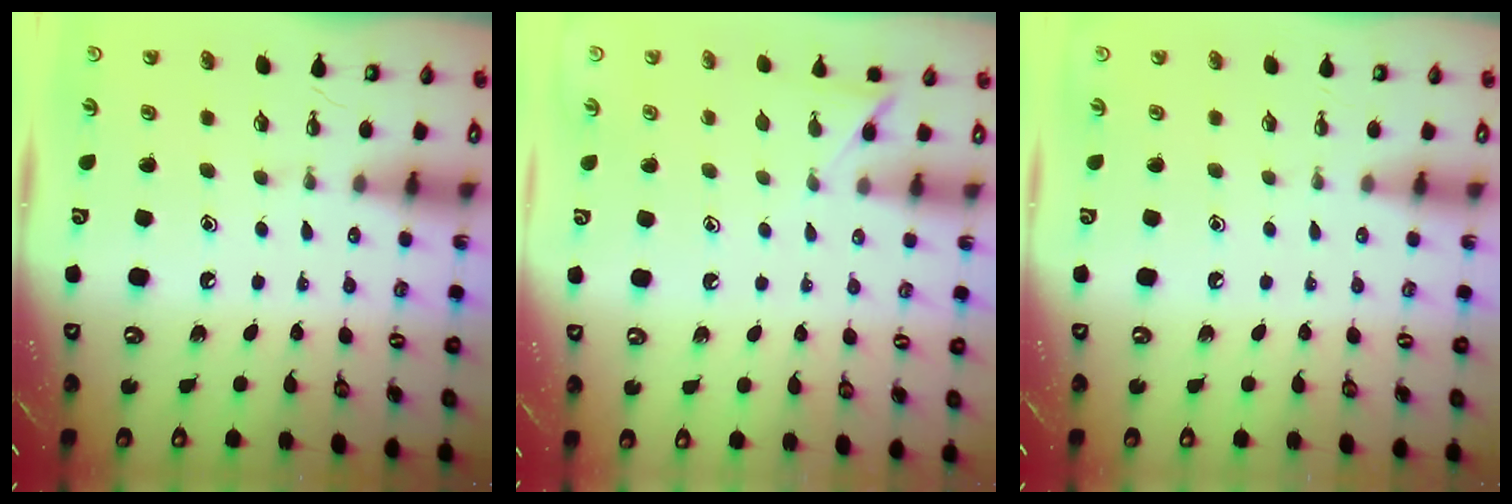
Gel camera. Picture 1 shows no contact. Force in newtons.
{"total": 5.5, "press": 5.5, "slide": 0.5}
{"total": 0.0}